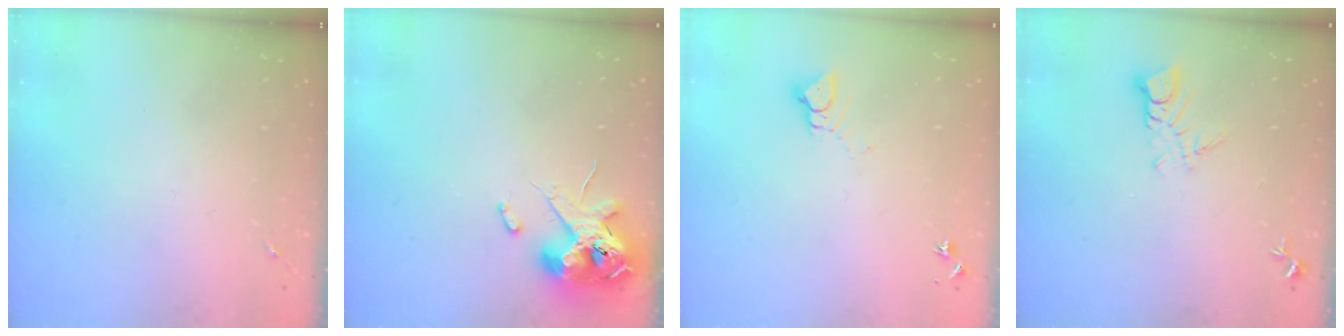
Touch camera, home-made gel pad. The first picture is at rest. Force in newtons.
{"total": 12.2, "press": 12.1, "slide": 2.0}
{"total": 4.2, "press": 4.2, "slide": 0.3}
{"total": 4.3, "press": 4.3, "slide": 0.3}